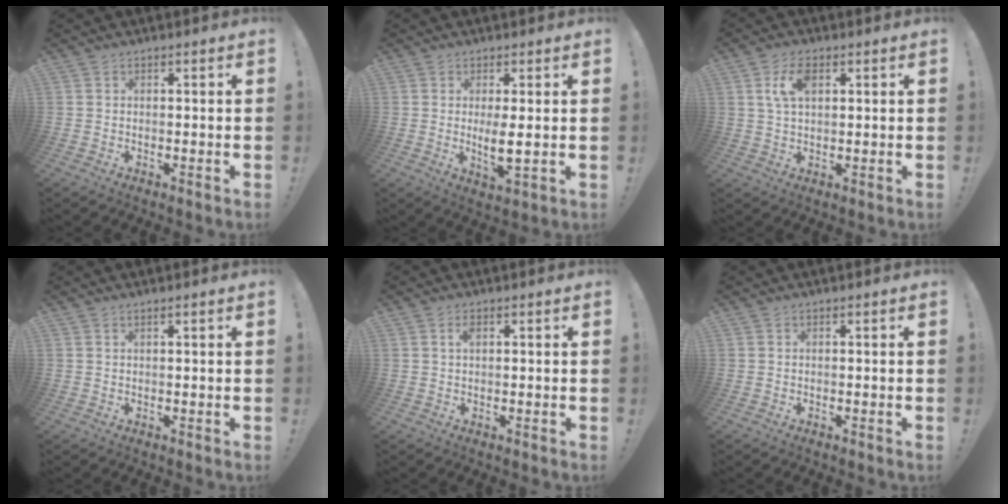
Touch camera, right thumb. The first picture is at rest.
{"total": 5.6, "force": [0.5, 1.1, 5.5], "torque": [-0.101, -0.018, 0.007]}
{"total": 7.1, "force": [2.3, 3.9, 5.5], "torque": [-0.097, 0.005, 0.042]}
{"total": 0.8, "force": [0.5, -0.1, 0.6], "torque": [-0.009, -0.001, 0.007]}
{"total": 1.8, "force": [0.6, 0.8, 1.4], "torque": [-0.021, 0.001, 0.008]}
{"total": 0.0}